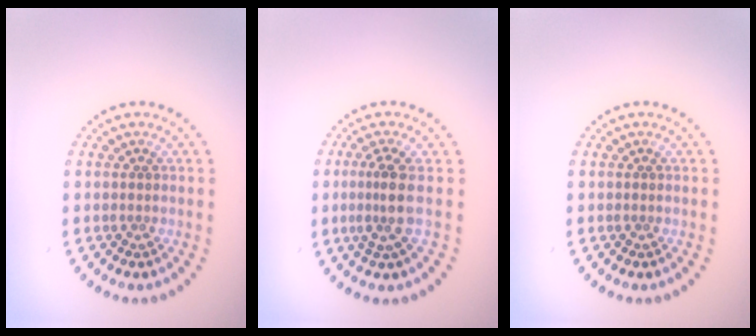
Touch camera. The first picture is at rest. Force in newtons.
{"total": 2.7, "press": 1.9, "slide": 1.9}
{"total": 0.0}